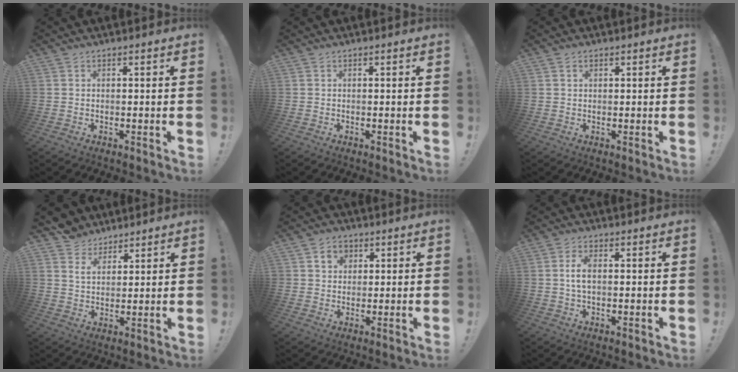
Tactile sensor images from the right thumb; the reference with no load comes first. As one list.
[{"total": 0.0}, {"total": 0.7, "force": [0.4, 0.4, 0.3], "torque": [0.000, -0.001, 0.006]}, {"total": 7.1, "force": [5.0, 4.9, 1.3], "torque": [-0.024, -0.038, 0.096]}, {"total": 5.0, "force": [1.8, 4.2, 2.0], "torque": [-0.019, -0.003, 0.030]}, {"total": 4.4, "force": [0.6, 2.3, 3.7], "torque": [-0.057, 0.002, 0.007]}]